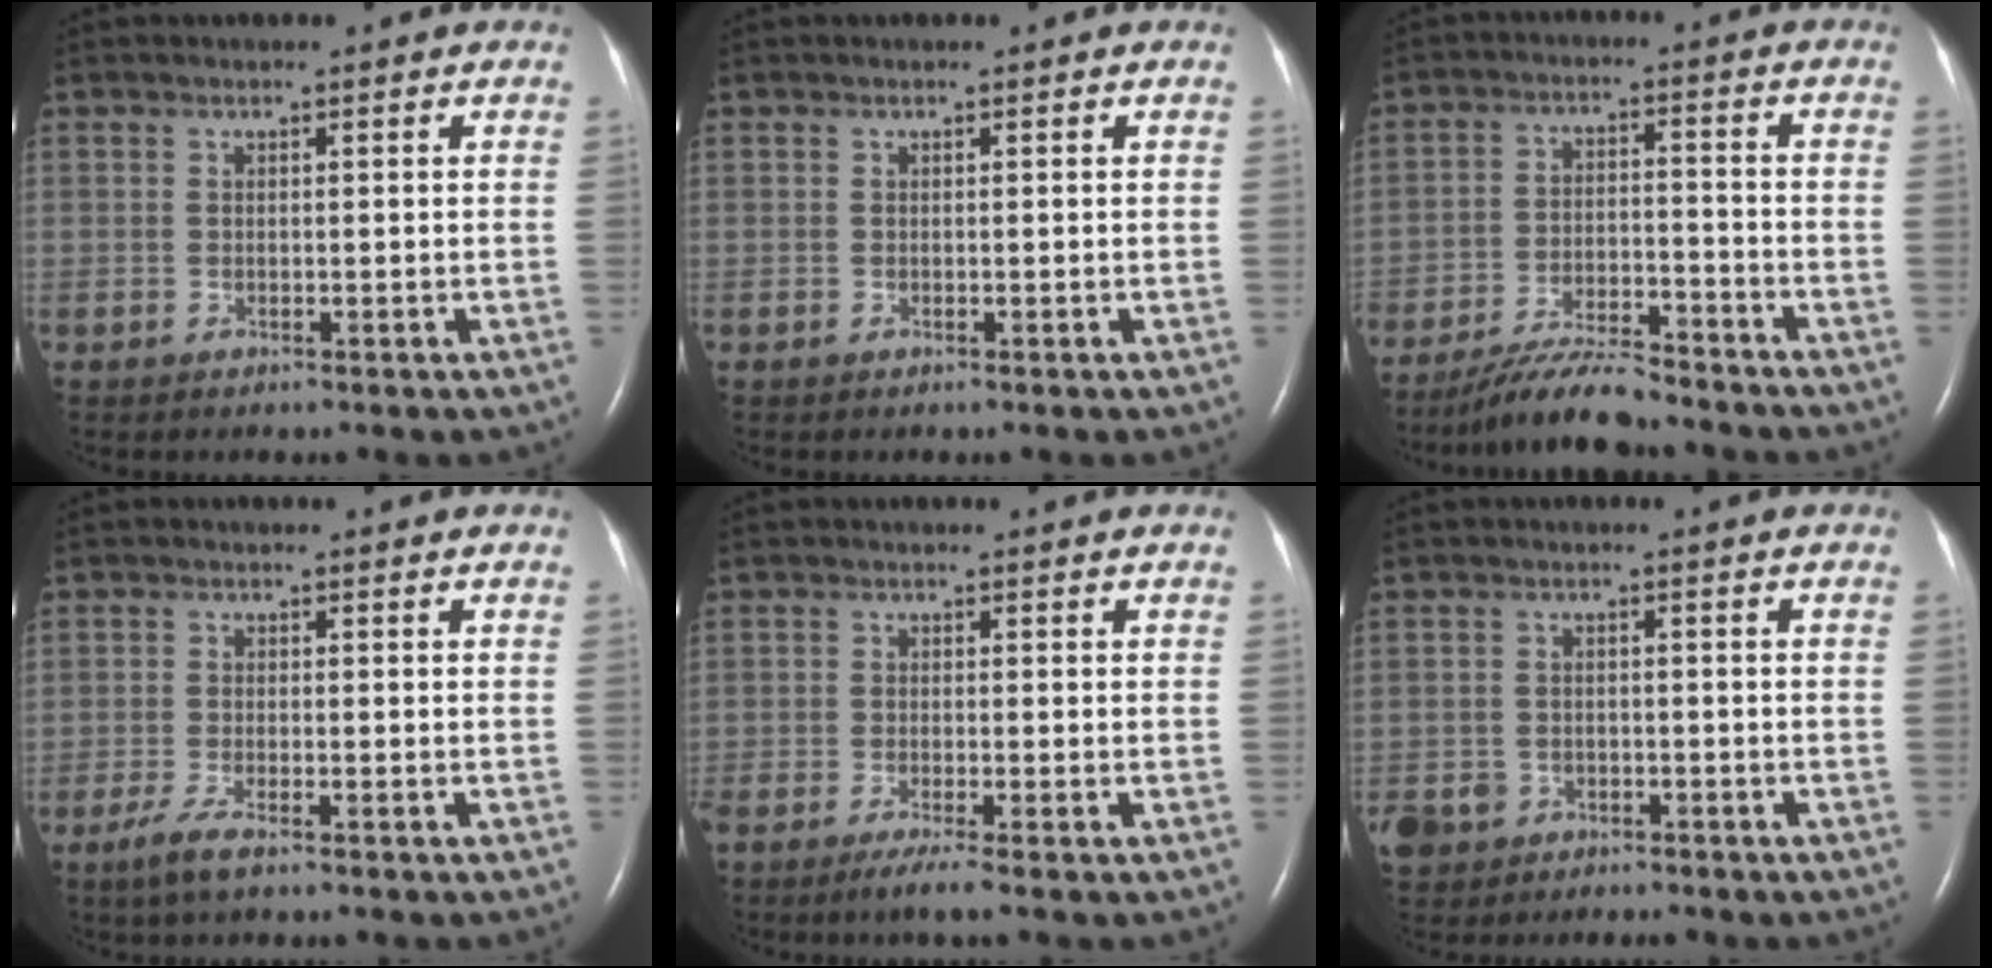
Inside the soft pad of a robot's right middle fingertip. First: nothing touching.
{"total": 0.0}
{"total": 8.8, "force": [-8.1, 1.0, 3.3], "torque": [-0.058, -0.015, -0.142]}
{"total": 3.2, "force": [-2.2, 0.3, 2.3], "torque": [-0.055, -0.008, -0.046]}
{"total": 2.8, "force": [-2.1, -0.4, 1.9], "torque": [-0.039, -0.007, -0.041]}
{"total": 5.5, "force": [-3.8, 3.8, 0.7], "torque": [-0.024, 0.005, -0.064]}